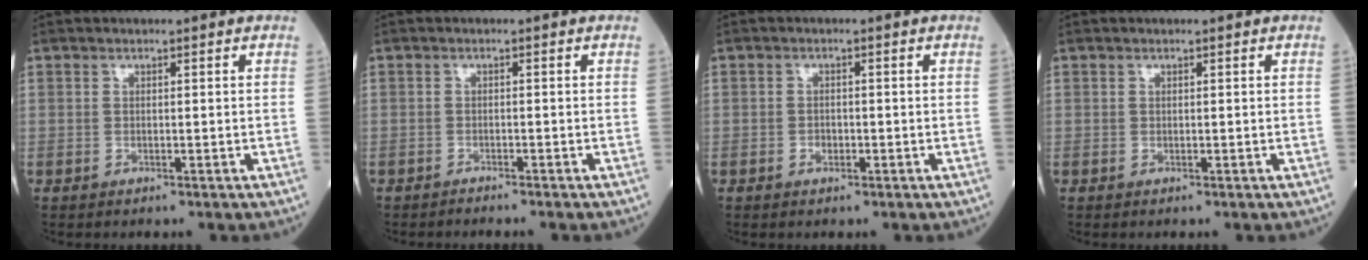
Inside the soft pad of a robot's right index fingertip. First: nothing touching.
{"total": 1.3, "force": [-1.3, -0.2, 0.3], "torque": [-0.008, -0.001, -0.019]}
{"total": 1.3, "force": [-0.6, 0.9, 0.8], "torque": [-0.013, 0.003, -0.008]}
{"total": 0.0}